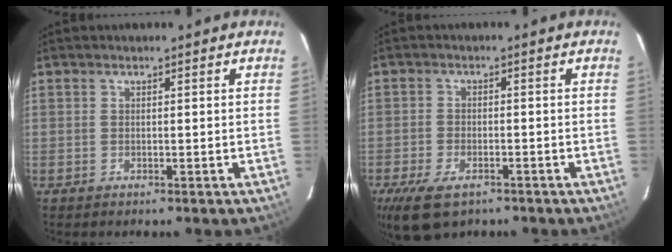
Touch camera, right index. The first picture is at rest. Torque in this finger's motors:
{"motor_torque": [0.72, -0.50, 0.42, 0.09]}